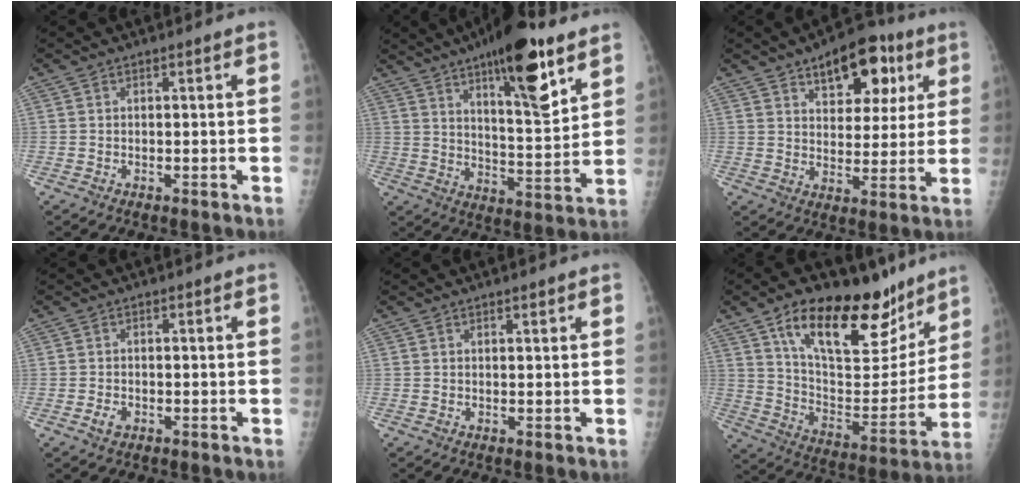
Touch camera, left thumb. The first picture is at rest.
{"total": 17.7, "force": [10.4, 4.8, 13.5], "torque": [-0.179, -0.058, 0.164]}
{"total": 14.1, "force": [7.2, 7.7, 9.3], "torque": [-0.082, -0.019, 0.104]}
{"total": 1.6, "force": [-0.7, 1.1, 0.9], "torque": [-0.015, 0.001, -0.012]}
{"total": 0.9, "force": [0.6, 0.2, 0.6], "torque": [-0.007, -0.003, 0.011]}
{"total": 26.4, "force": [16.3, 11.7, 17.1], "torque": [-0.218, -0.054, 0.265]}